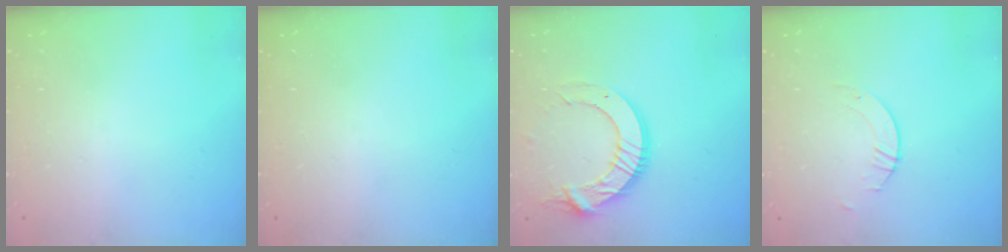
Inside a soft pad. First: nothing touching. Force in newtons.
{"total": 0.0}
{"total": 14.7, "press": 14.7, "slide": 1.6}
{"total": 2.1, "press": 2.1, "slide": 0.1}